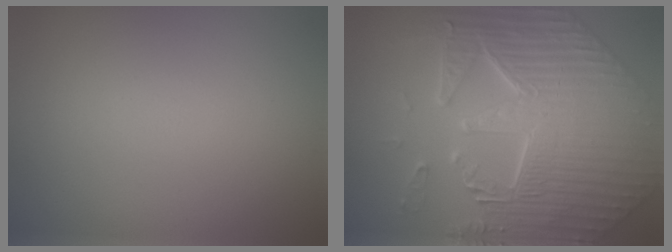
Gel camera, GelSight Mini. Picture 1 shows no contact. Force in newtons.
{"total": 9.8, "press": 7.4, "slide": 6.3}